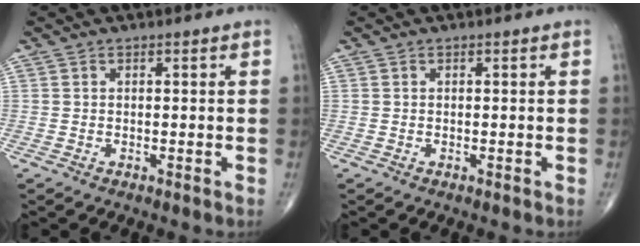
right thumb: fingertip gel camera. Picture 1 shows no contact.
{"total": 0.0}